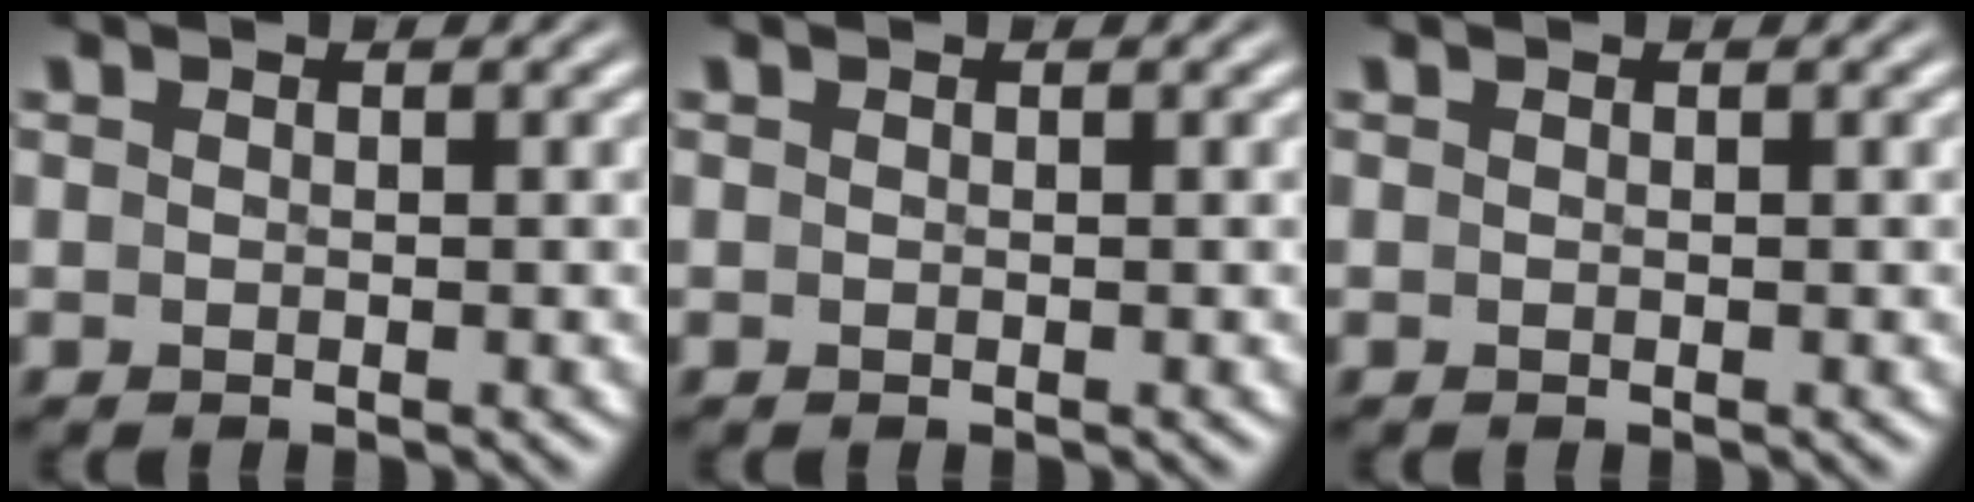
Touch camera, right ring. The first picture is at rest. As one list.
[{"total": 0.0}, {"total": 0.0}]